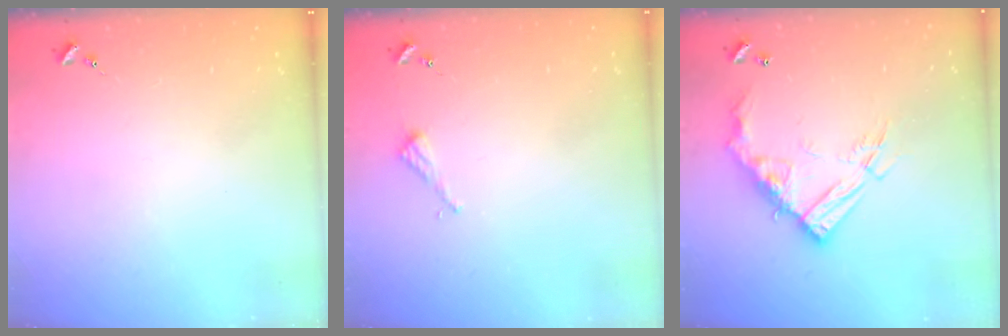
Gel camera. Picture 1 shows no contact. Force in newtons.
{"total": 2.2, "press": 2.2, "slide": 0.2}
{"total": 16.2, "press": 16.2, "slide": 1.4}